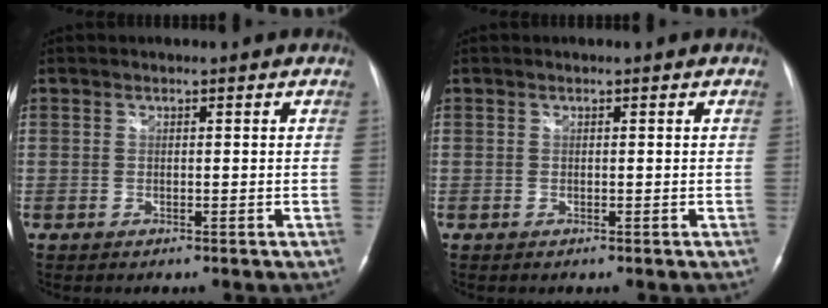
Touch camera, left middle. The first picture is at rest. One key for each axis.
{"total": 0.0}